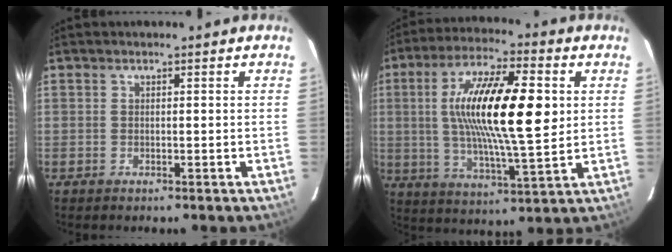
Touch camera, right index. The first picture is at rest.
{"total": 18.8, "force": [3.0, 4.7, 18.0], "torque": [-0.326, 0.009, 0.050]}